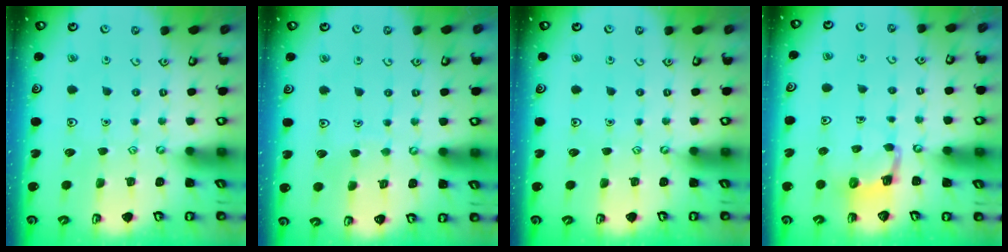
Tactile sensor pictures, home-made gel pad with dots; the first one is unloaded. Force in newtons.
{"total": 3.3, "press": 3.3, "slide": 0.3}
{"total": 0.0}
{"total": 3.4, "press": 3.4, "slide": 0.6}